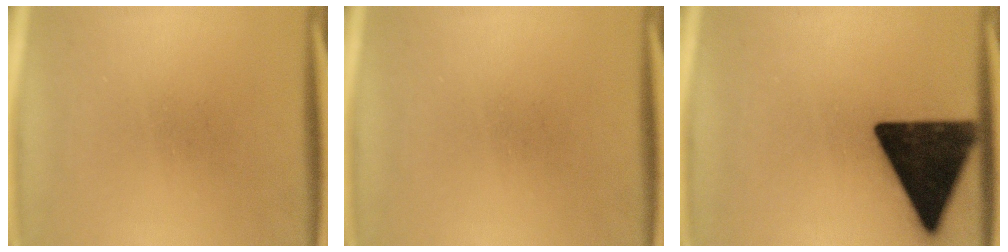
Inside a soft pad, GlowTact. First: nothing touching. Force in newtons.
{"total": 0.0}
{"total": 18.0}